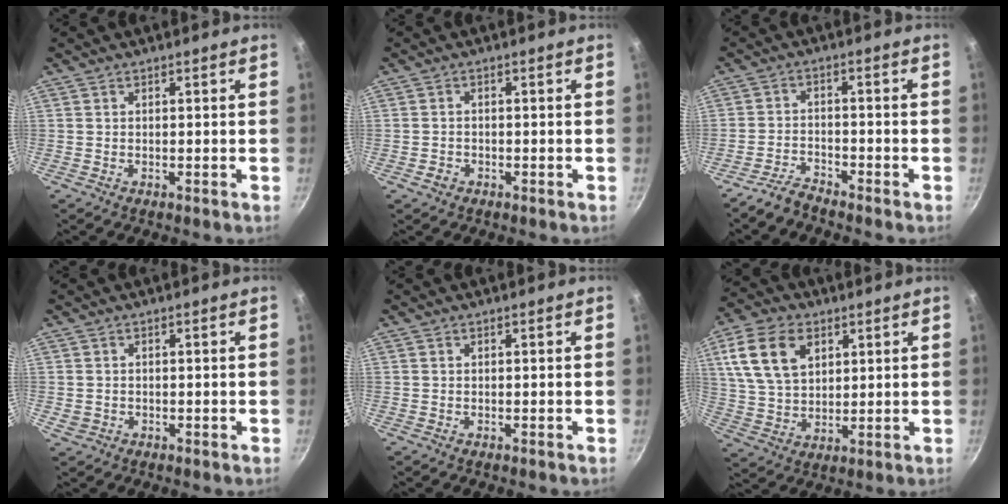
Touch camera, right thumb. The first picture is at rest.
{"total": 1.8, "force": [-0.9, 1.4, 0.6], "torque": [-0.007, 0.011, -0.014]}
{"total": 3.8, "force": [-3.6, 0.9, 0.8], "torque": [-0.019, 0.030, -0.073]}
{"total": 1.7, "force": [-0.3, 1.5, 0.8], "torque": [-0.012, 0.002, -0.002]}
{"total": 0.0}
{"total": 13.8, "force": [5.1, 9.2, 8.9], "torque": [-0.154, -0.006, 0.100]}